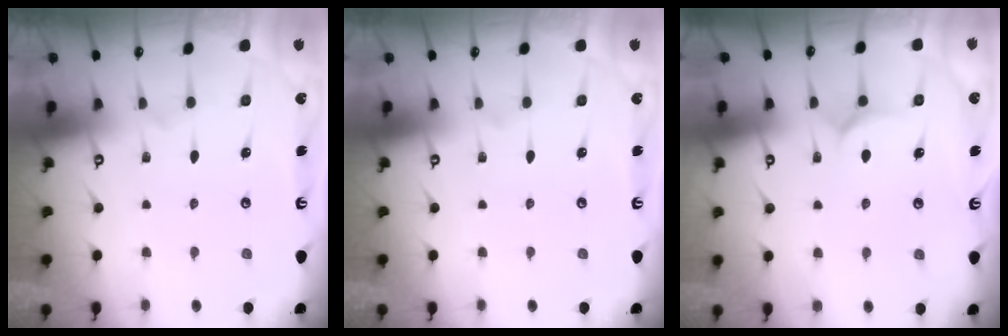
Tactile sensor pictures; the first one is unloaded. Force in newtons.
{"total": 0.0}
{"total": 3.7, "press": 3.6, "slide": 0.4}